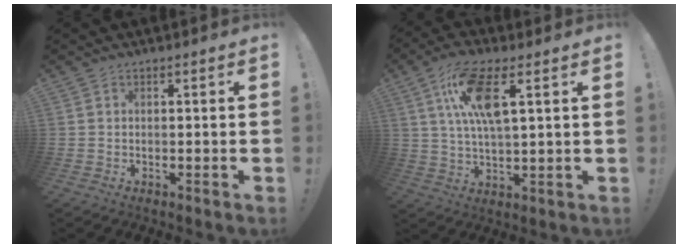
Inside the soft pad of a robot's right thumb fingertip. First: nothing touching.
{"total": 12.9, "force": [5.0, 4.5, 11.0], "torque": [-0.208, -0.004, 0.088]}